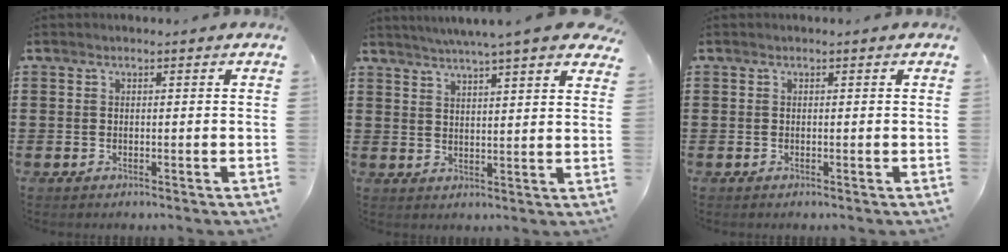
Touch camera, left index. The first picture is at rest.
{"total": 4.9, "force": [4.4, -0.3, 2.1], "torque": [-0.057, -0.017, 0.074]}
{"total": 0.0}